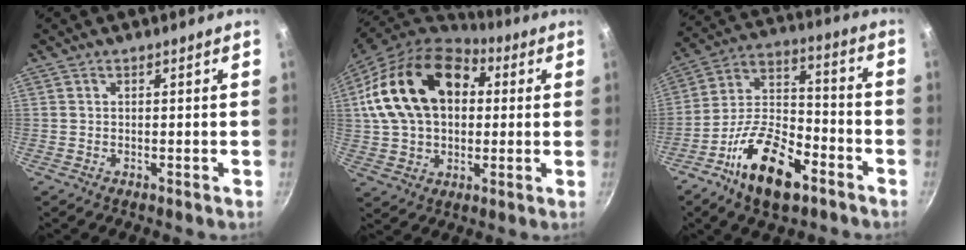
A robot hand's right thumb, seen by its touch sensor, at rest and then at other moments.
{"total": 21.5, "force": [4.7, 14.9, 14.9], "torque": [-0.240, 0.023, 0.077]}
{"total": 17.0, "force": [-9.2, 8.0, 11.9], "torque": [-0.199, 0.057, -0.178]}